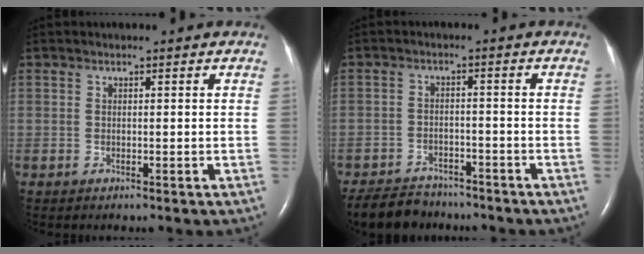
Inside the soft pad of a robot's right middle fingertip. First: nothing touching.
{"total": 7.7, "force": [-6.9, 3.1, 1.7], "torque": [-0.031, -0.010, -0.110]}